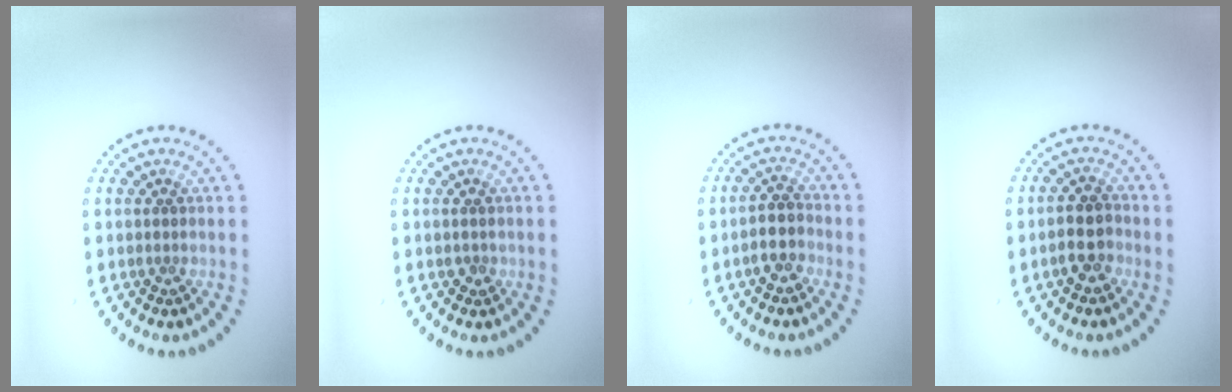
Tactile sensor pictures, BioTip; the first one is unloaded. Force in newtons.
{"total": 0.8, "press": 0.8, "slide": 0.1}
{"total": 2.6, "press": 2.3, "slide": 1.1}
{"total": 2.8, "press": 2.7, "slide": 0.8}